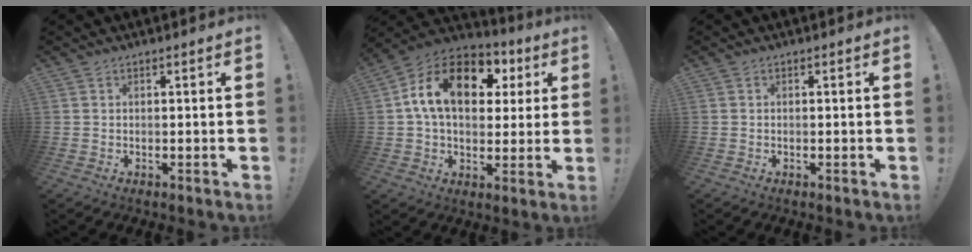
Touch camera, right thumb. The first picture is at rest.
{"total": 18.0, "force": [5.2, 11.7, 12.7], "torque": [-0.219, 0.001, 0.093]}
{"total": 0.0}